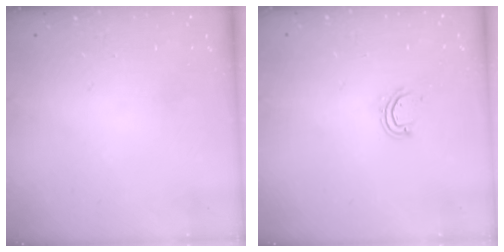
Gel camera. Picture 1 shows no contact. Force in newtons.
{"total": 3.7, "press": 3.7, "slide": 0.3}